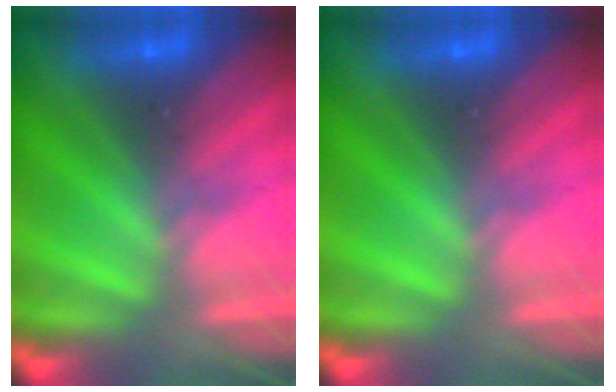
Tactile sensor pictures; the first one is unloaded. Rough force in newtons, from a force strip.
{"total": 0.0}